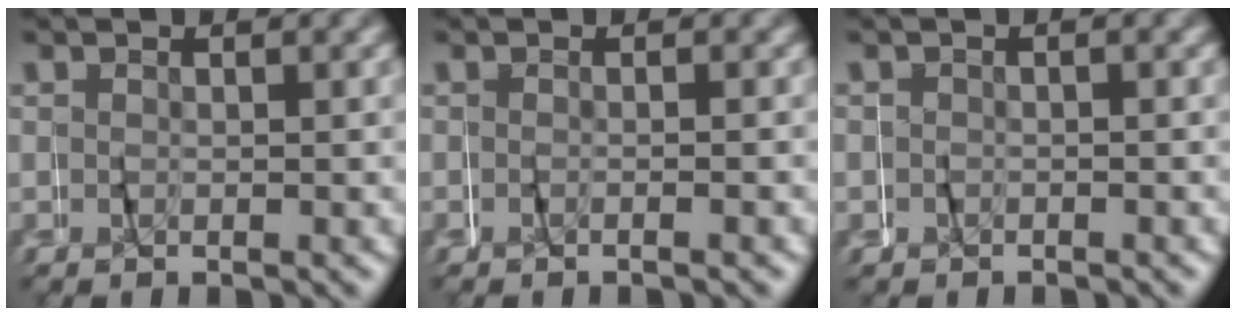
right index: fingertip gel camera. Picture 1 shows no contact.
{"total": 1.0, "force": [-0.9, -0.4, 0.0], "torque": [-0.015, 0.003, -0.017]}
{"total": 1.0, "force": [0.0, 0.8, -0.6], "torque": [-0.002, 0.009, -0.005]}